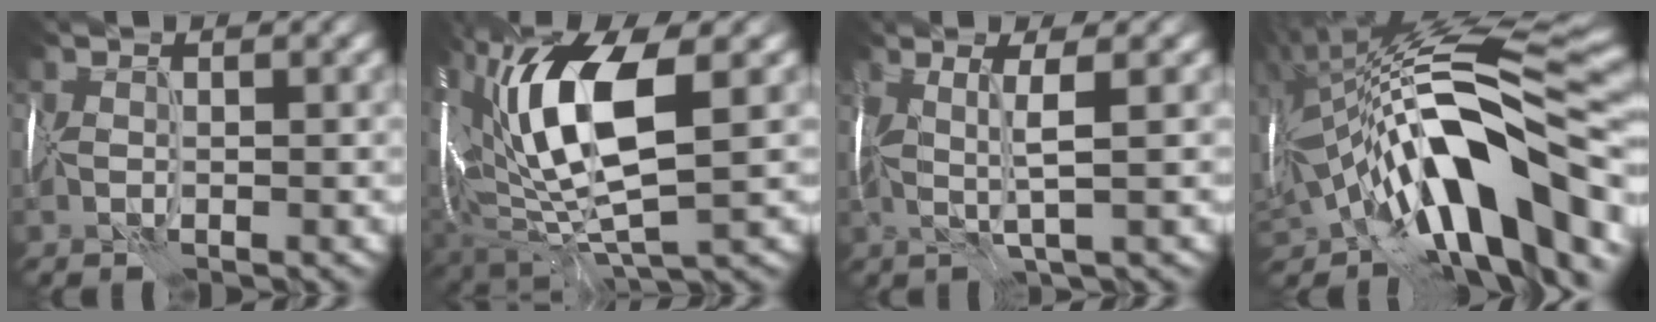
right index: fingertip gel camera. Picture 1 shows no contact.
{"total": 11.1, "force": [1.8, 5.0, 9.7], "torque": [-0.180, 0.007, 0.033]}
{"total": 2.6, "force": [0.2, 0.2, 2.6], "torque": [-0.053, 0.002, 0.006]}
{"total": 15.8, "force": [-4.4, 7.3, 13.3], "torque": [-0.209, 0.030, -0.078]}